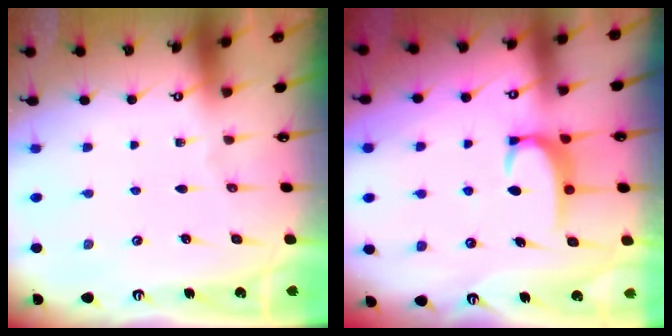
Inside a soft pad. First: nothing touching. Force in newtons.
{"total": 3.5, "press": 3.5, "slide": 0.4}